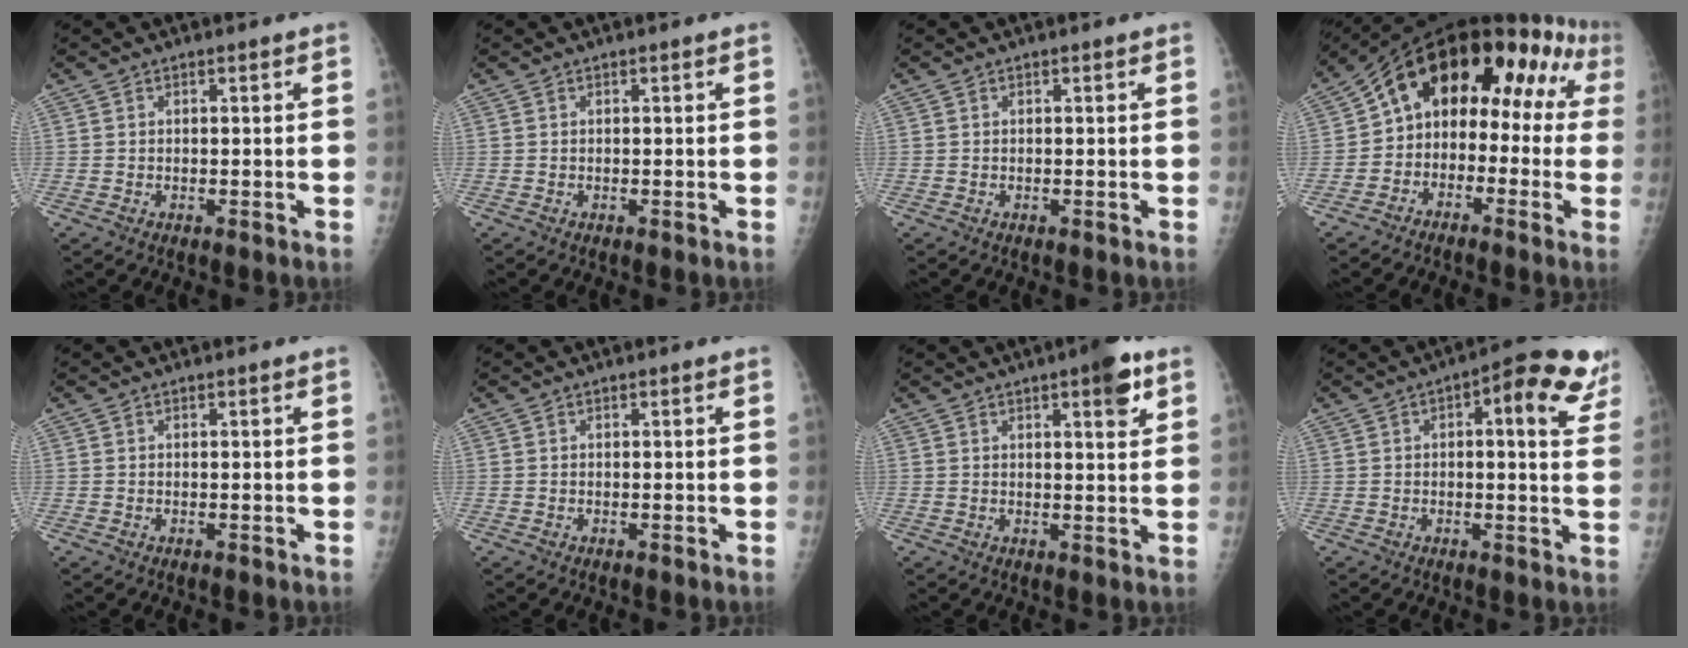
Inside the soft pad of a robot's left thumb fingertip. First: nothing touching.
{"total": 0.0}
{"total": 0.0}
{"total": 17.8, "force": [2.1, 12.3, 12.7], "torque": [-0.131, 0.073, 0.018]}
{"total": 0.0}
{"total": 0.0}
{"total": 6.3, "force": [3.4, 1.7, 5.0], "torque": [-0.058, -0.012, 0.040]}
{"total": 12.8, "force": [5.5, 4.3, 10.8], "torque": [-0.103, -0.002, 0.055]}